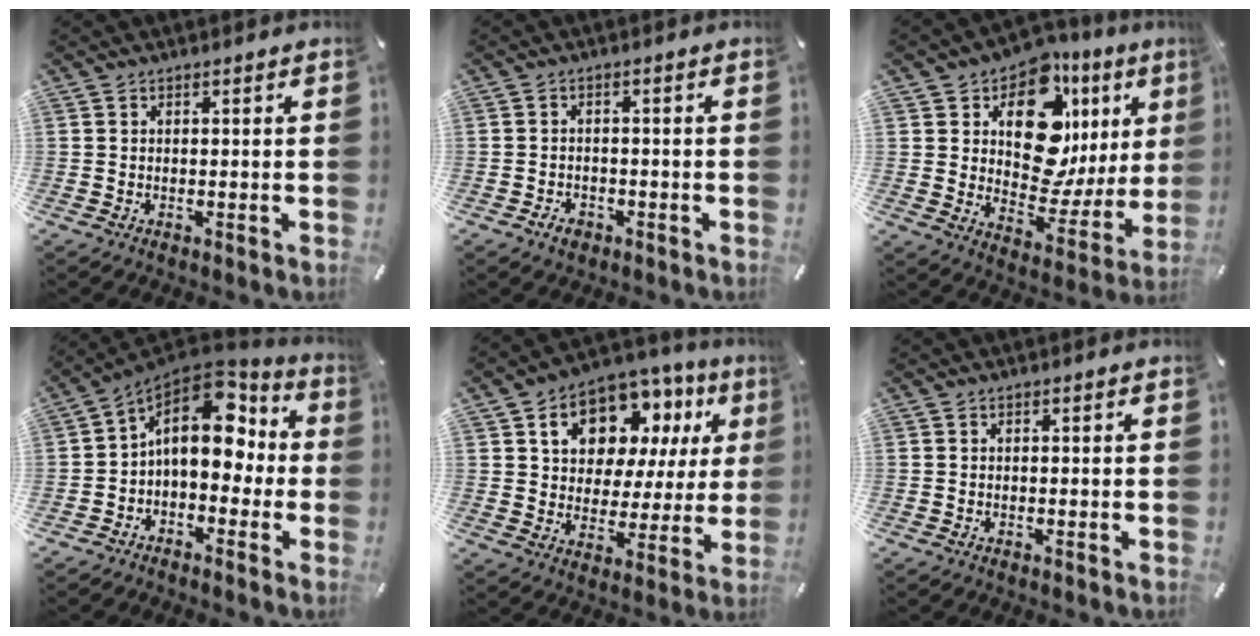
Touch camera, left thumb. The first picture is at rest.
{"total": 2.8, "force": [-1.7, 1.9, 1.1], "torque": [-0.028, 0.005, -0.036]}
{"total": 16.5, "force": [7.3, 10.4, 10.6], "torque": [-0.148, -0.071, 0.127]}
{"total": 14.5, "force": [3.0, 9.8, 10.3], "torque": [-0.154, -0.016, 0.048]}
{"total": 13.4, "force": [7.3, 9.8, 5.7], "torque": [-0.104, -0.042, 0.135]}
{"total": 0.0}